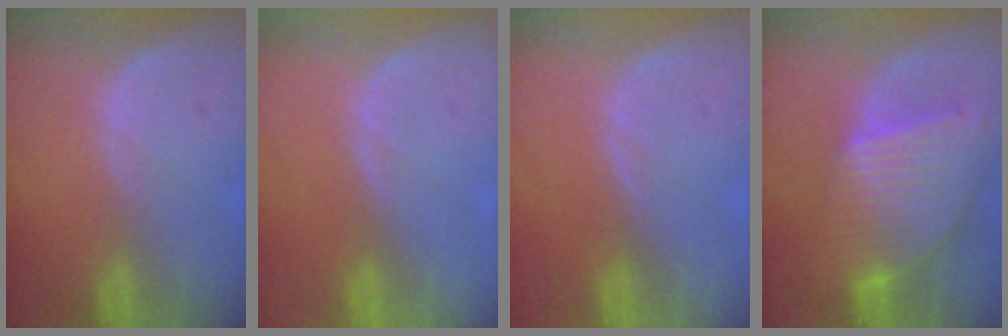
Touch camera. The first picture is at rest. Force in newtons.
{"total": 0.0}
{"total": 0.0}
{"total": 9.6, "press": 8.3, "slide": 4.8}